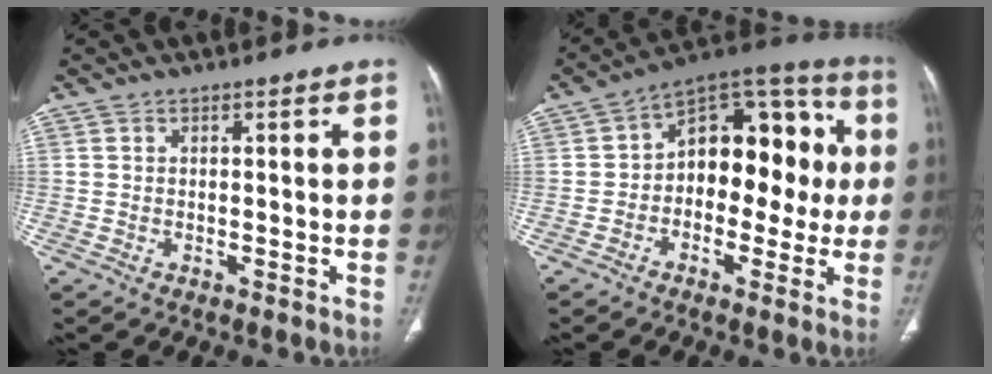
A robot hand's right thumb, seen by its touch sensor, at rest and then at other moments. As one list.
[{"total": 16.4, "force": [0.4, 10.5, 12.7], "torque": [-0.119, 0.053, -0.009]}]